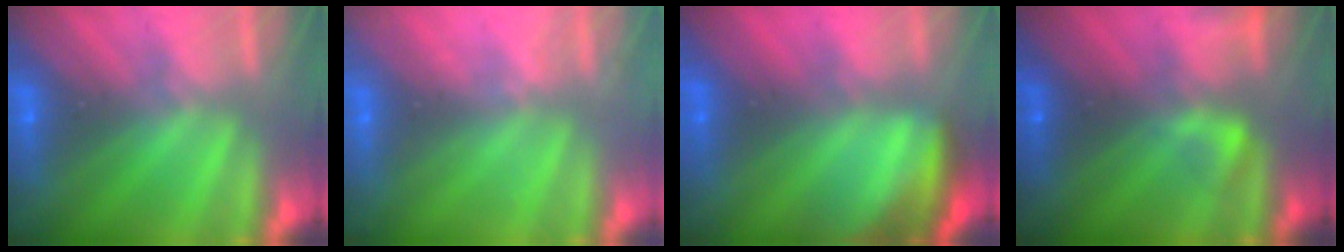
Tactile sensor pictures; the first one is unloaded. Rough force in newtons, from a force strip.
{"total": 2.2}
{"total": 8.9}
{"total": 2.4}